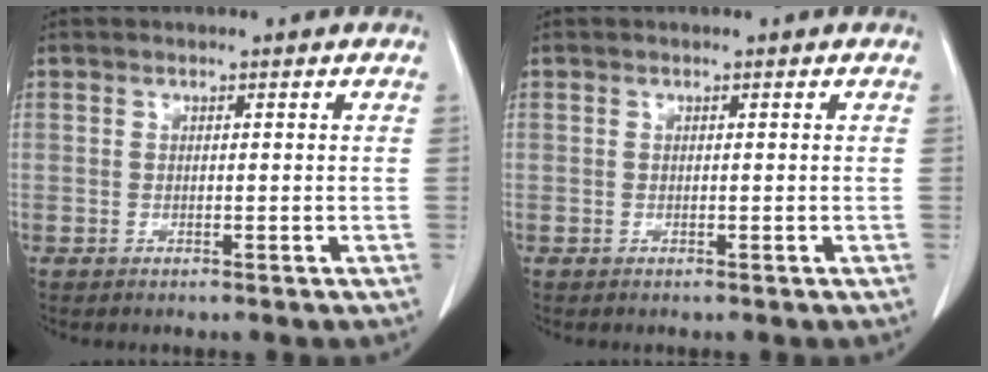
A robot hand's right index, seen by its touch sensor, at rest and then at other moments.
{"total": 0.0}